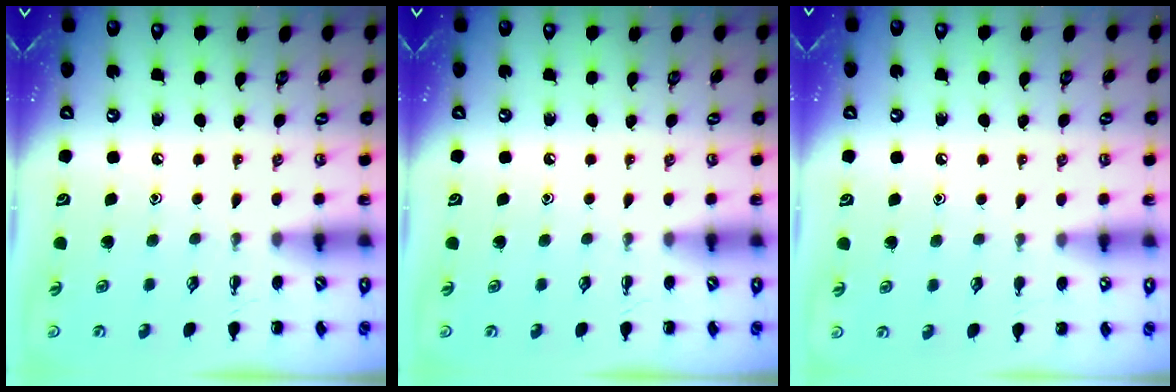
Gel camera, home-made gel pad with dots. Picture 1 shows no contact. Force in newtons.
{"total": 0.0}
{"total": 4.4, "press": 4.2, "slide": 1.5}